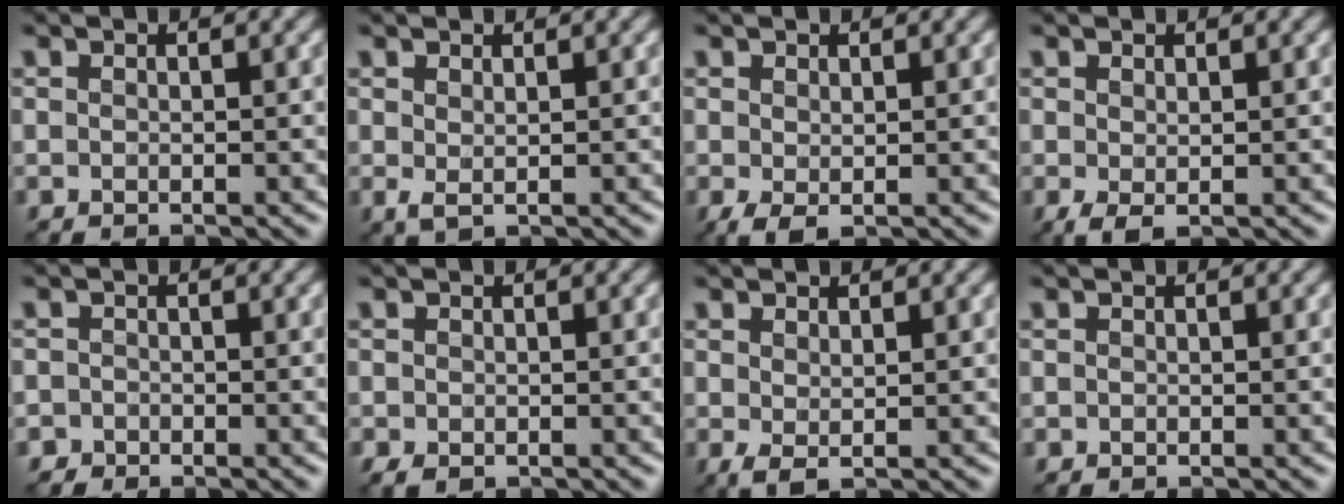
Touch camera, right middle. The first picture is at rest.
{"total": 1.0, "force": [0.4, 0.4, 0.8], "torque": [-0.022, -0.003, 0.011]}
{"total": 1.3, "force": [-0.2, 0.6, 1.2], "torque": [-0.031, -0.002, -0.002]}
{"total": 1.2, "force": [-0.1, 0.5, 1.1], "torque": [-0.026, -0.001, 0.001]}
{"total": 1.0, "force": [-0.7, 0.7, -0.2], "torque": [0.018, 0.001, -0.020]}
{"total": 1.2, "force": [-0.5, 0.9, 0.7], "torque": [-0.021, -0.004, -0.009]}
{"total": 1.2, "force": [0.3, 0.5, 1.1], "torque": [-0.028, -0.002, 0.007]}
{"total": 0.0}